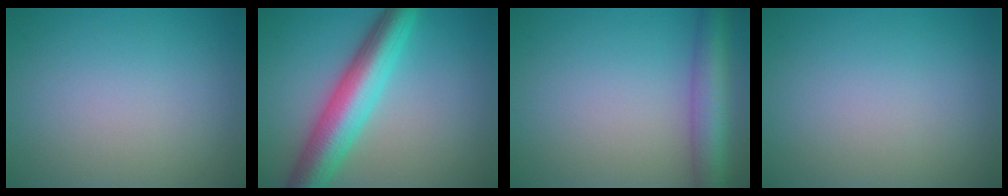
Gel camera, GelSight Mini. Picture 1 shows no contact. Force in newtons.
{"total": 7.5, "press": 7.5, "slide": 0.2}
{"total": 5.4, "press": 5.4, "slide": 0.3}
{"total": 0.0}